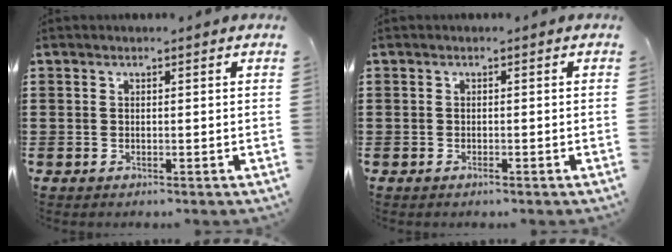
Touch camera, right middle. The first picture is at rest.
{"total": 0.5, "force": [-0.4, 0.1, 0.4], "torque": [-0.009, -0.004, -0.006]}